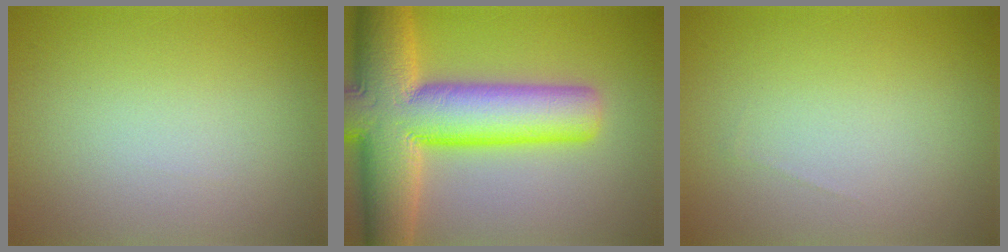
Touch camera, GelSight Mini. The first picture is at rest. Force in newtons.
{"total": 13.8, "press": 13.8, "slide": 0.8}
{"total": 0.0}